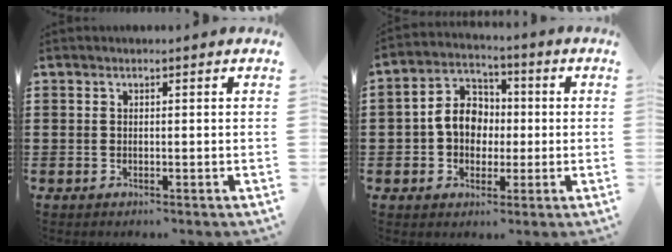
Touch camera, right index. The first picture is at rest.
{"total": 7.2, "force": [-0.3, 6.0, 4.0], "torque": [-0.090, 0.015, -0.010]}